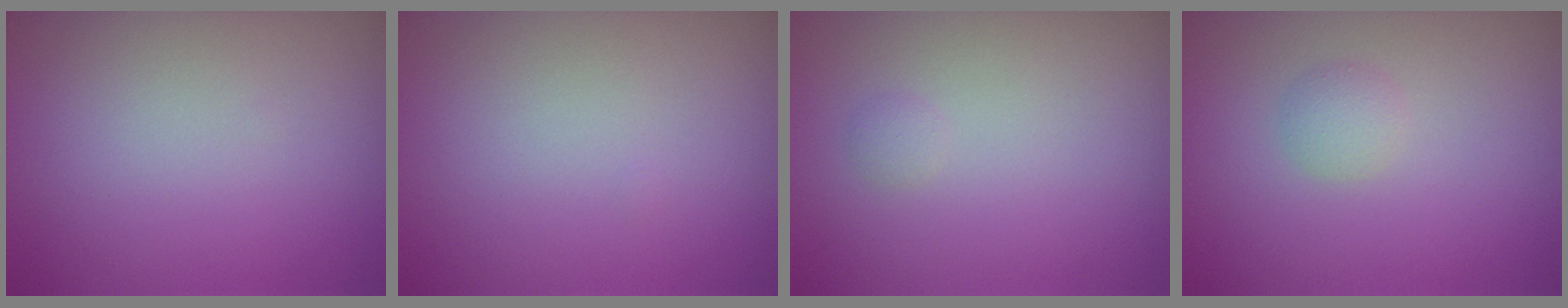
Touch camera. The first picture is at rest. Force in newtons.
{"total": 0.0}
{"total": 0.6, "press": 0.6, "slide": 0.1}
{"total": 1.2, "press": 1.2, "slide": 0.1}